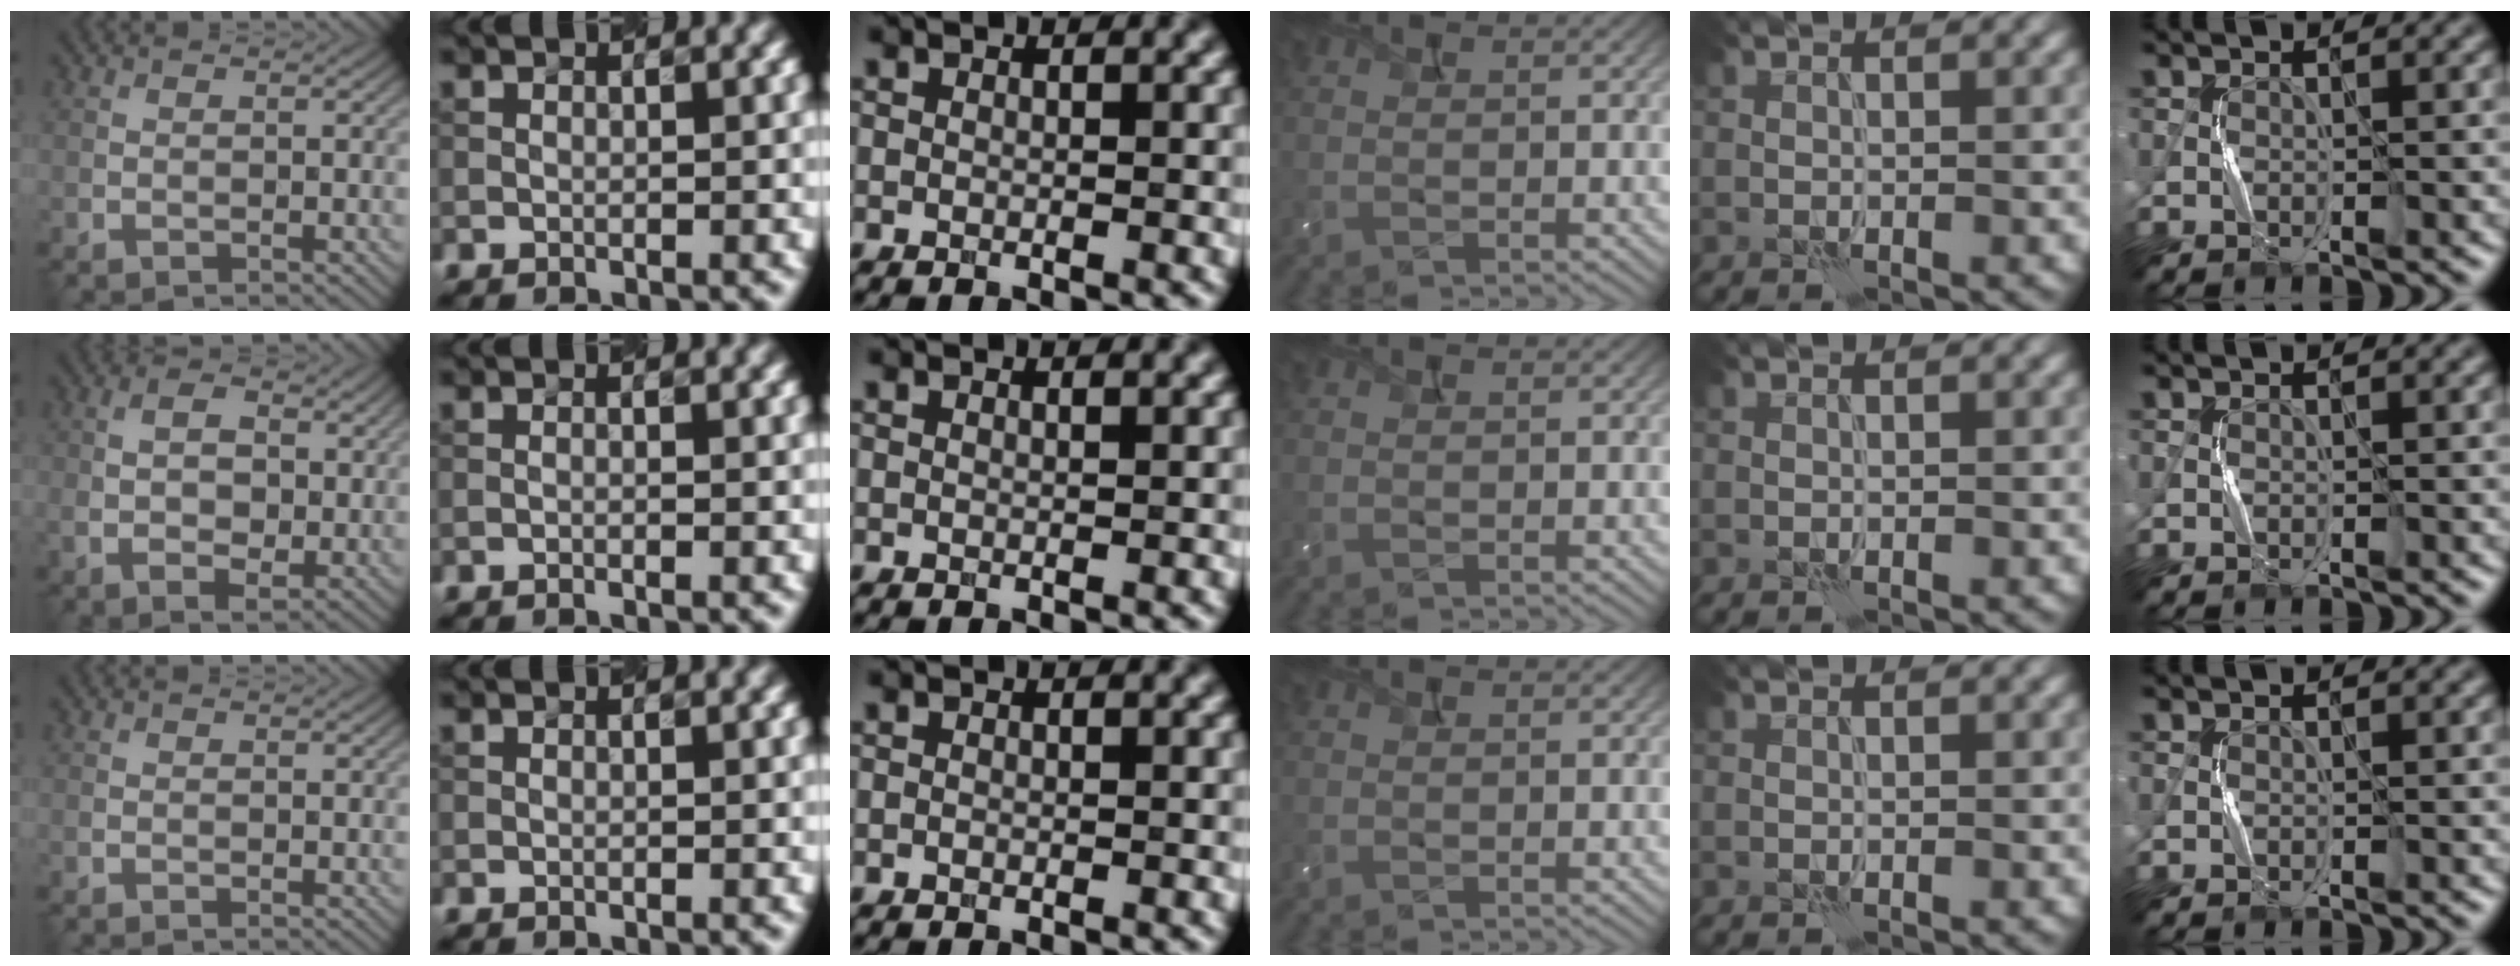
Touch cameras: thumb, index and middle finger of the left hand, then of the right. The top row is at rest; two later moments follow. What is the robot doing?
{"motion": "squeeze", "object": "bubble wrap"}